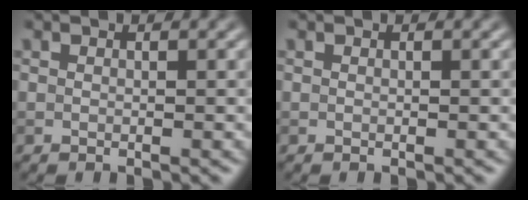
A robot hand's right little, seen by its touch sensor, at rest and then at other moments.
{"total": 0.0}